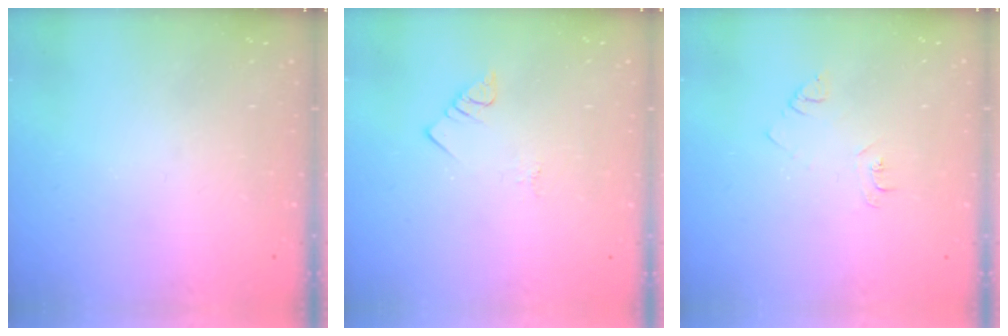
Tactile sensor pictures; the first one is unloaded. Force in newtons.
{"total": 2.8, "press": 2.8, "slide": 0.4}
{"total": 4.2, "press": 4.1, "slide": 0.6}